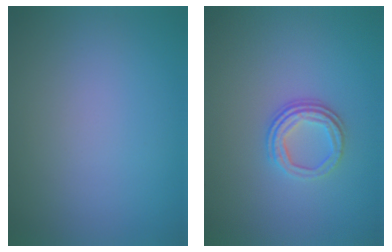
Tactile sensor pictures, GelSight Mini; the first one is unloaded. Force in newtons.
{"total": 3.1, "press": 2.3, "slide": 2.0}